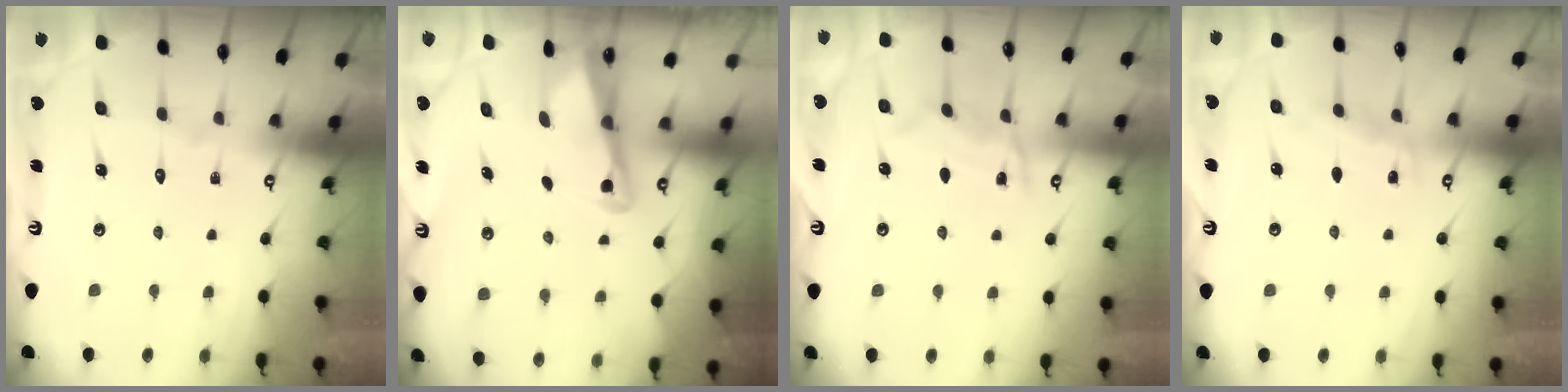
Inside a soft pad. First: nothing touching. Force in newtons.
{"total": 2.9, "press": 2.8, "slide": 0.4}
{"total": 7.4, "press": 7.4, "slide": 0.7}
{"total": 5.4, "press": 5.4, "slide": 0.6}